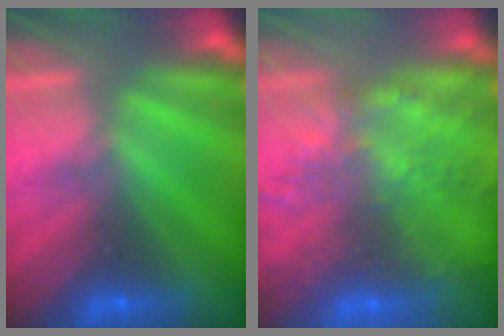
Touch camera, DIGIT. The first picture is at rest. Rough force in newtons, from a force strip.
{"total": 5.6}